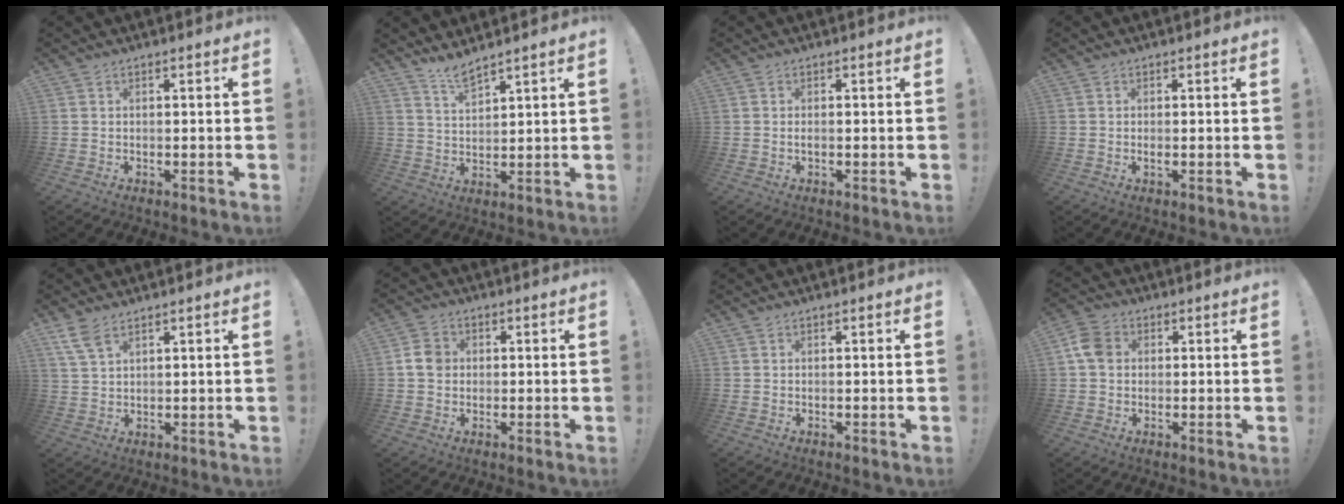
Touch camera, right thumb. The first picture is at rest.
{"total": 5.4, "force": [4.8, 0.6, 2.5], "torque": [-0.053, -0.025, 0.086]}
{"total": 0.8, "force": [-0.2, 0.1, 0.8], "torque": [-0.018, 0.002, -0.003]}
{"total": 0.9, "force": [0.0, 0.1, 0.9], "torque": [-0.011, -0.004, -0.001]}
{"total": 5.8, "force": [3.8, 2.6, 3.5], "torque": [-0.067, -0.012, 0.073]}
{"total": 6.1, "force": [0.5, 5.1, 3.2], "torque": [-0.041, 0.011, 0.013]}
{"total": 0.0}
{"total": 7.4, "force": [1.2, 5.8, 4.4], "torque": [-0.083, 0.010, 0.026]}